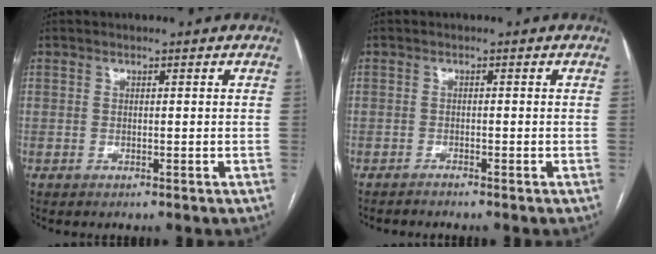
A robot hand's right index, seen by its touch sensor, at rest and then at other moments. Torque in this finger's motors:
{"motor_torque": [-0.28, -0.22, -0.06, -0.01]}